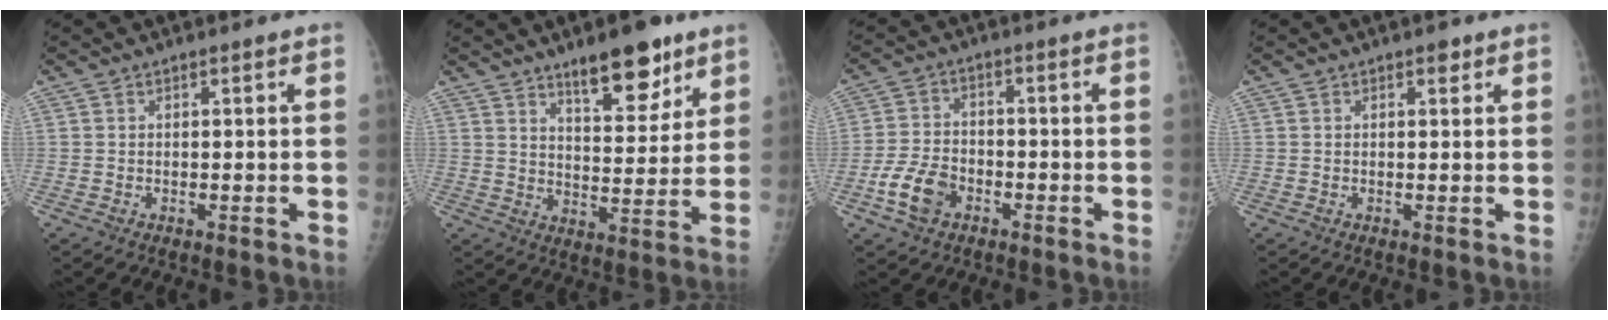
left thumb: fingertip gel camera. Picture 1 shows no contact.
{"total": 12.2, "force": [8.2, 4.4, 7.9], "torque": [-0.083, -0.052, 0.127]}
{"total": 7.3, "force": [-3.4, 4.8, 4.3], "torque": [-0.081, 0.016, -0.064]}
{"total": 1.3, "force": [0.8, 0.7, 0.8], "torque": [-0.003, -0.002, 0.008]}